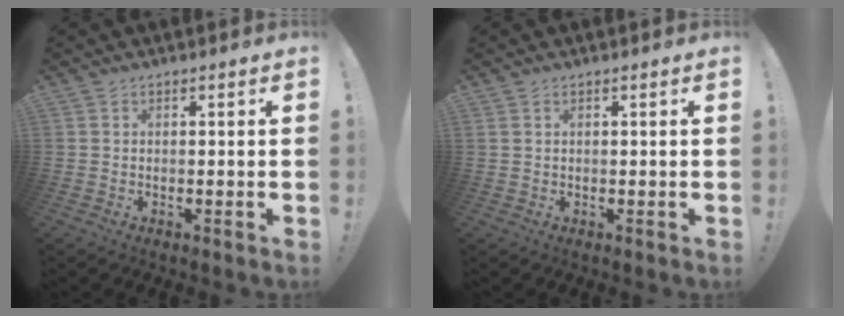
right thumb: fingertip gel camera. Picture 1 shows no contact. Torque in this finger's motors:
{"motor_torque": [0.03, -0.16, -0.03, 0.21, 0.06]}